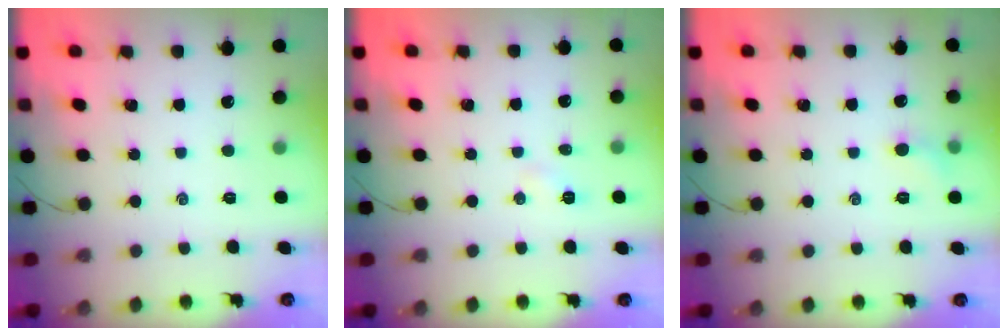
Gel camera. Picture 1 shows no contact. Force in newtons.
{"total": 2.4, "press": 2.3, "slide": 0.8}
{"total": 5.1, "press": 4.8, "slide": 1.6}